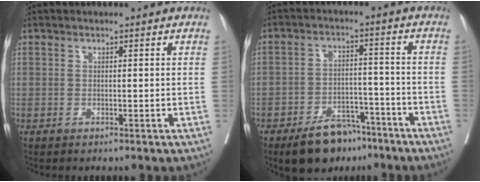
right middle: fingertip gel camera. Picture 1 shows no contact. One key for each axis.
{"total": 9.4, "fx": -7.1, "fy": 4.6, "fz": 4.2, "tx": -0.063, "ty": 0.002, "tz": -0.115}